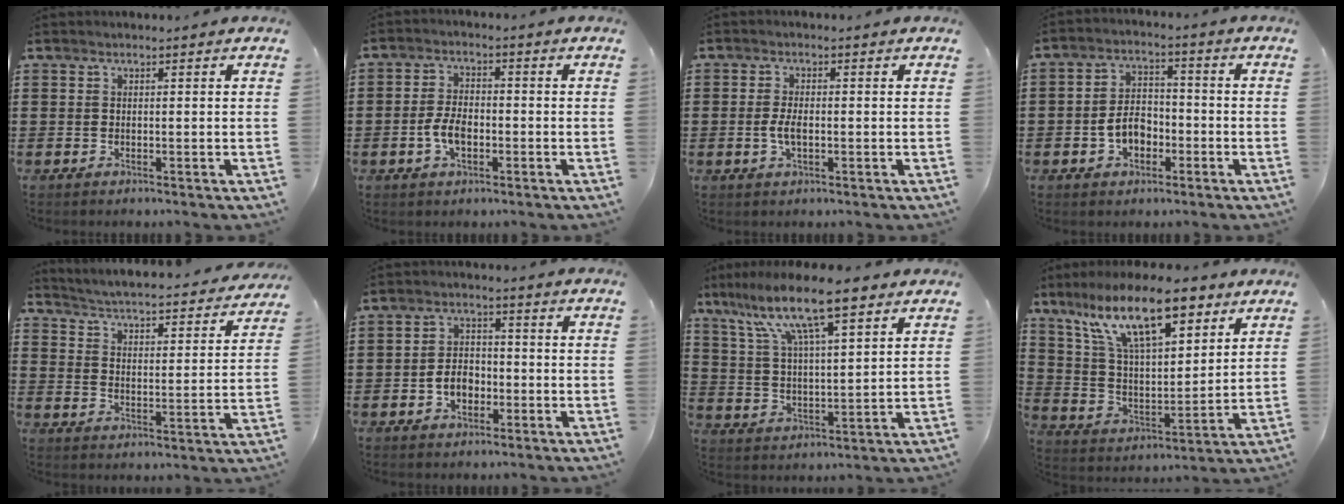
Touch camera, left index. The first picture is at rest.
{"total": 4.7, "force": [-1.2, 2.5, 3.8], "torque": [-0.088, -0.001, -0.027]}
{"total": 3.0, "force": [-0.5, 1.2, 2.7], "torque": [-0.065, -0.005, -0.013]}
{"total": 5.4, "force": [-1.9, 3.6, 3.5], "torque": [-0.078, 0.006, -0.040]}
{"total": 3.6, "force": [3.5, -0.4, 0.7], "torque": [-0.035, -0.036, 0.051]}
{"total": 4.3, "force": [-1.4, 3.0, 2.9], "torque": [-0.063, 0.003, -0.028]}
{"total": 12.6, "force": [8.7, 2.3, 8.8], "torque": [-0.184, -0.019, 0.147]}
{"total": 16.5, "force": [10.2, 5.4, 11.9], "torque": [-0.241, -0.016, 0.178]}